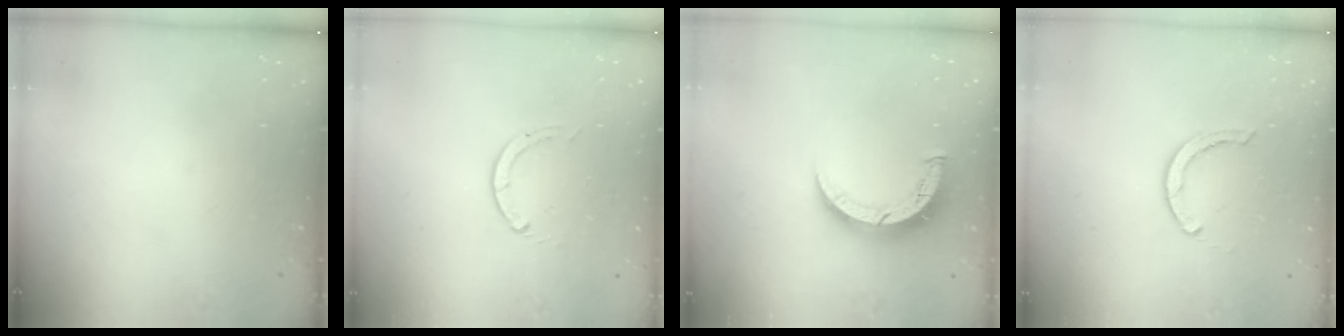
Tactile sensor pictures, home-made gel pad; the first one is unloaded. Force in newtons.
{"total": 0.0}
{"total": 7.5, "press": 7.5, "slide": 0.6}
{"total": 2.6, "press": 2.6, "slide": 0.1}